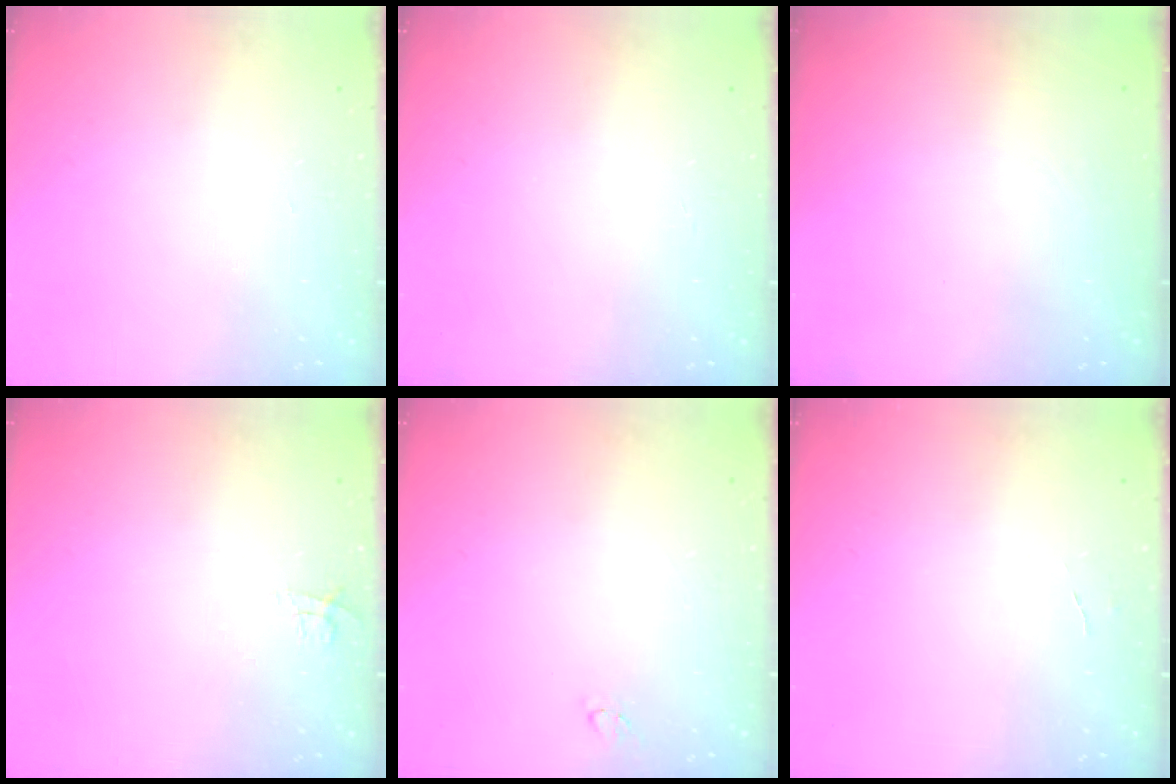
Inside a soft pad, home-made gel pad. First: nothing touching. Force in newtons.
{"total": 0.0}
{"total": 0.7, "press": 0.4, "slide": 0.5}
{"total": 2.9, "press": 2.9, "slide": 0.3}
{"total": 2.9, "press": 2.9, "slide": 0.3}
{"total": 3.7, "press": 3.7, "slide": 0.4}